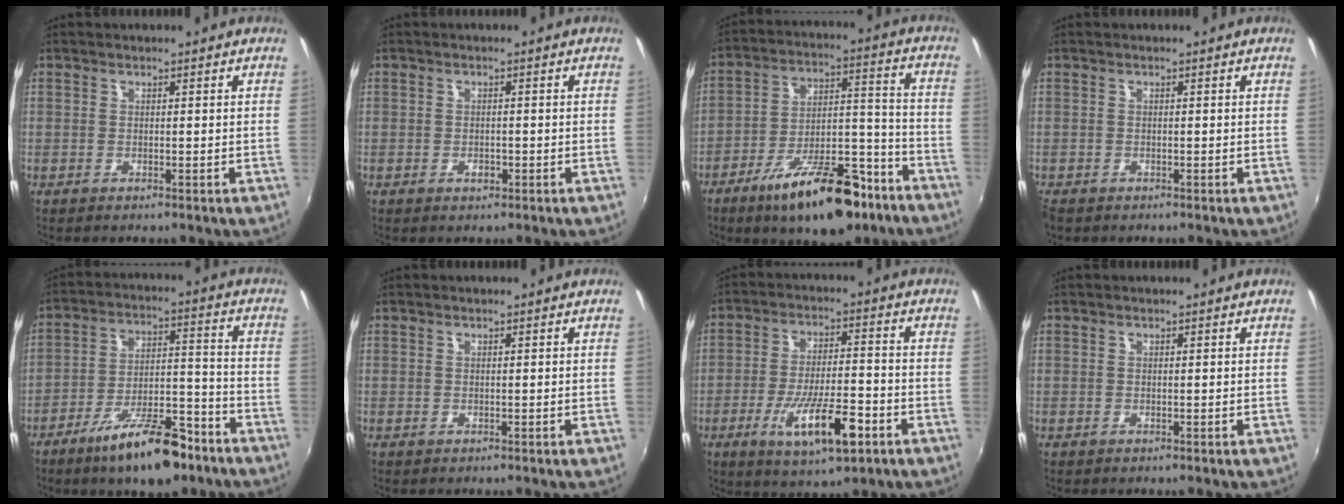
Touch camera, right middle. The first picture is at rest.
{"total": 1.5, "force": [-0.7, 1.0, 0.8], "torque": [-0.013, 0.000, -0.011]}
{"total": 19.4, "force": [-12.9, 6.9, 12.7], "torque": [-0.210, -0.002, -0.196]}
{"total": 1.4, "force": [-1.2, 0.6, 0.4], "torque": [-0.013, -0.007, -0.023]}
{"total": 14.8, "force": [-10.4, 4.5, 9.6], "torque": [-0.168, 0.000, -0.161]}
{"total": 0.0}
{"total": 12.8, "force": [-5.9, 3.5, 10.9], "torque": [-0.207, -0.018, -0.094]}
{"total": 0.0}